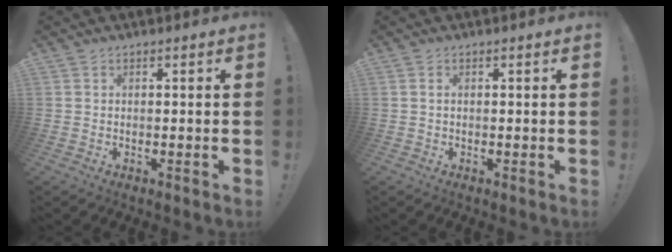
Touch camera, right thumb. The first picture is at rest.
{"total": 0.6, "force": [0.1, 0.3, 0.5], "torque": [-0.012, 0.003, 0.001]}